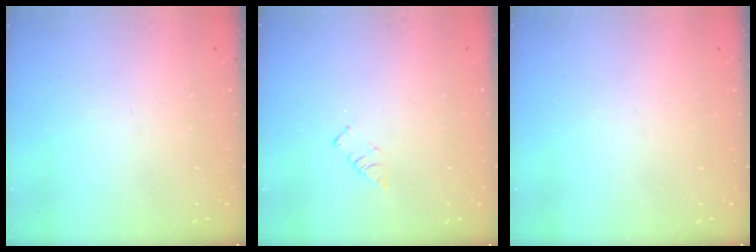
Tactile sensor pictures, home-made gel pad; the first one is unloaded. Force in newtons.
{"total": 2.9, "press": 2.9, "slide": 0.4}
{"total": 0.0}